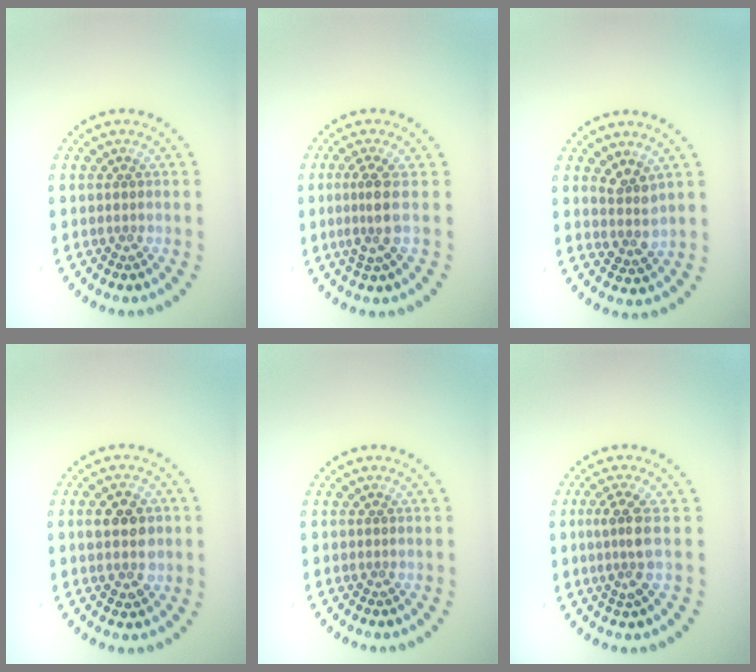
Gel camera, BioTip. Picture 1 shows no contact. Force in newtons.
{"total": 2.6, "press": 1.9, "slide": 1.8}
{"total": 2.3, "press": 1.8, "slide": 1.4}
{"total": 3.8, "press": 3.7, "slide": 0.3}
{"total": 0.0}
{"total": 2.6, "press": 2.2, "slide": 1.5}